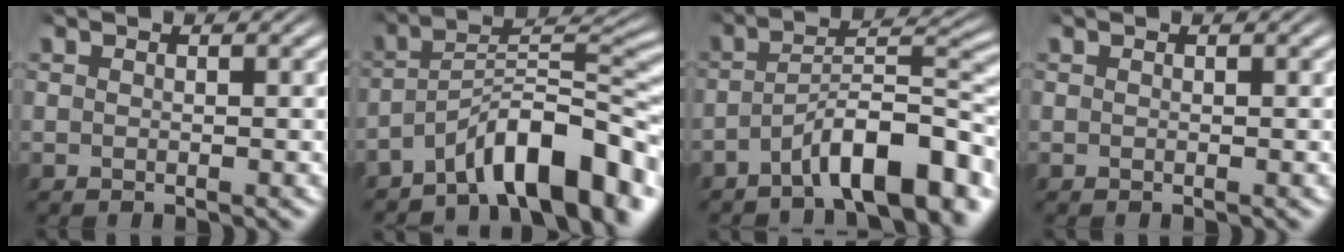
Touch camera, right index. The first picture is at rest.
{"total": 8.8, "force": [-4.5, 3.6, 6.7], "torque": [-0.117, -0.023, -0.064]}
{"total": 7.2, "force": [-3.9, 2.4, 5.5], "torque": [-0.088, -0.008, -0.061]}
{"total": 0.0}